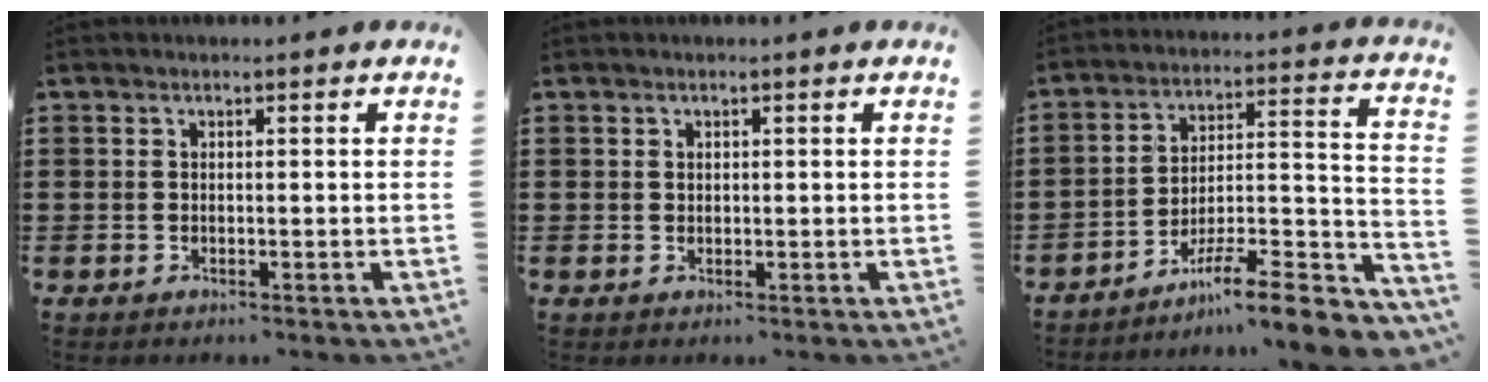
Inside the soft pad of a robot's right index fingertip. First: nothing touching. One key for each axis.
{"total": 0.5, "fx": 0.3, "fy": 0.4, "fz": 0.0, "tx": -0.002, "ty": 0.002, "tz": 0.007}
{"total": 9.1, "fx": -7.2, "fy": 1.0, "fz": 5.4, "tx": -0.075, "ty": 0.008, "tz": -0.141}